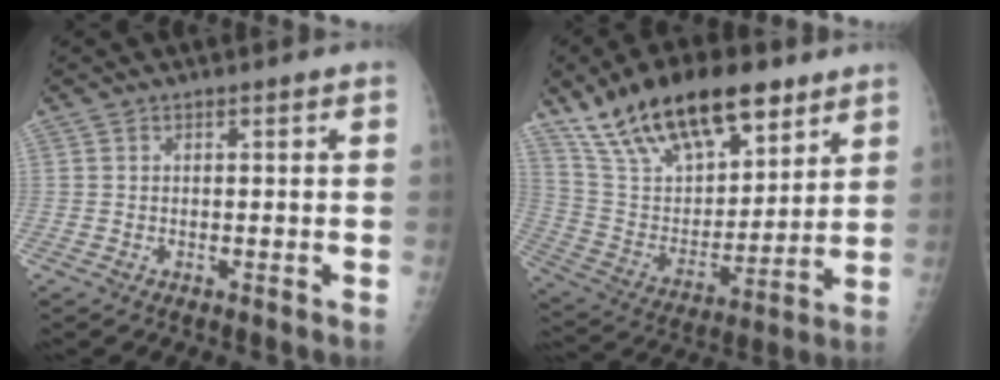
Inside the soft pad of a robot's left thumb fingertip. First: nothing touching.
{"total": 24.0, "force": [15.7, 10.9, 14.6], "torque": [-0.219, -0.040, 0.280]}